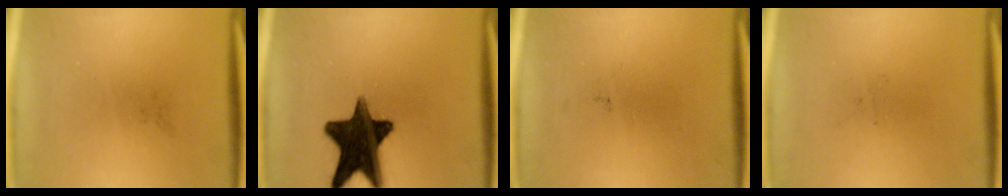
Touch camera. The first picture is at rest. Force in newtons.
{"total": 15.7}
{"total": 0.0}
{"total": 0.0}